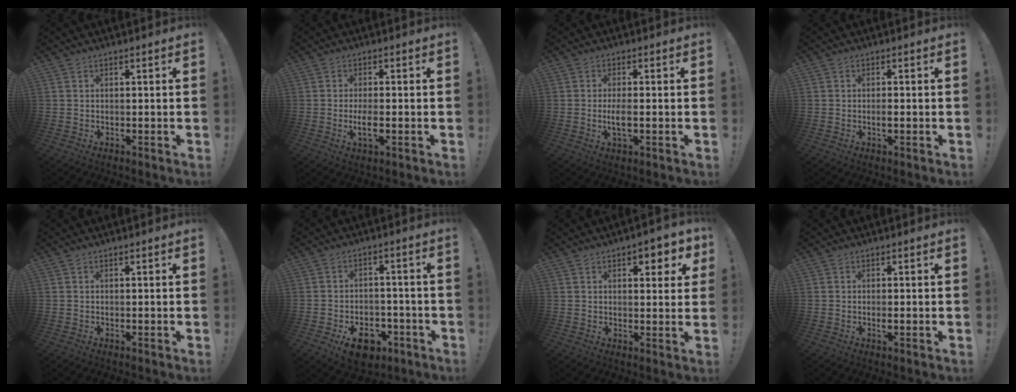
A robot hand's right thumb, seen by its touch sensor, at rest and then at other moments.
{"total": 4.6, "force": [-1.3, 1.2, 4.2], "torque": [-0.086, -0.009, -0.027]}
{"total": 4.4, "force": [-0.8, 1.2, 4.1], "torque": [-0.088, -0.010, -0.020]}
{"total": 1.9, "force": [-0.6, 0.6, 1.8], "torque": [-0.022, 0.000, -0.012]}
{"total": 0.0}
{"total": 10.6, "force": [-5.8, 6.6, 6.0], "torque": [-0.069, 0.044, -0.094]}
{"total": 4.4, "force": [2.2, 2.0, 3.3], "torque": [-0.033, -0.011, 0.032]}
{"total": 1.3, "force": [-0.2, 0.2, 1.2], "torque": [-0.015, -0.005, -0.004]}